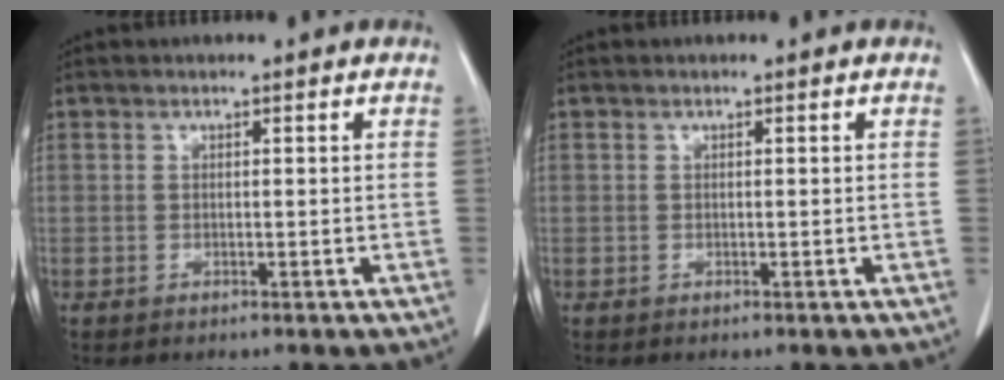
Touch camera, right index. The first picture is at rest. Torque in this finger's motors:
{"motor_torque": [0.00, 0.00, 0.00, 0.00]}